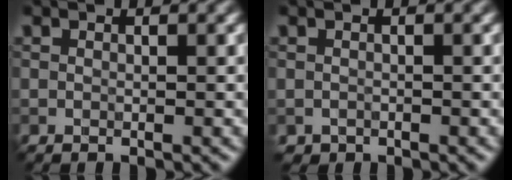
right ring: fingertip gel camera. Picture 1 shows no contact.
{"total": 0.7, "force": [-0.4, 0.5, -0.2], "torque": [0.010, -0.002, -0.009]}